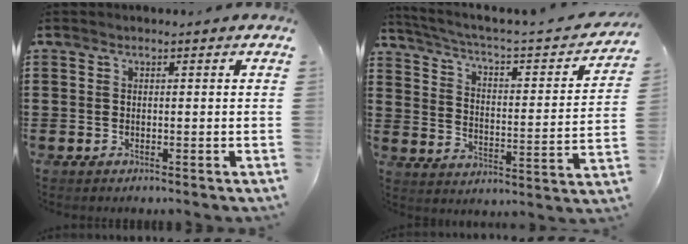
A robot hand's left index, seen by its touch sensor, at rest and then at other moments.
{"total": 2.8, "force": [1.6, 0.5, 2.2], "torque": [-0.059, -0.027, 0.013]}